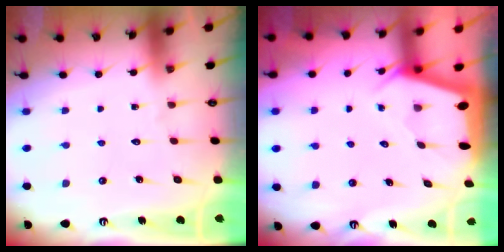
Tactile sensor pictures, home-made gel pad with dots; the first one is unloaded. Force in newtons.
{"total": 2.0, "press": 2.0, "slide": 0.2}